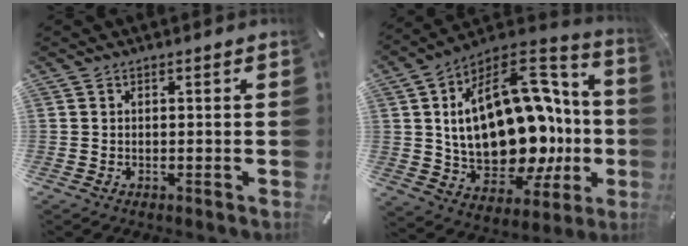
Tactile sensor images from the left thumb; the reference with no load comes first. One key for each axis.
{"total": 29.1, "fx": 0.7, "fy": 18.7, "fz": 22.4, "tx": -0.382, "ty": -0.029, "tz": 0.044}